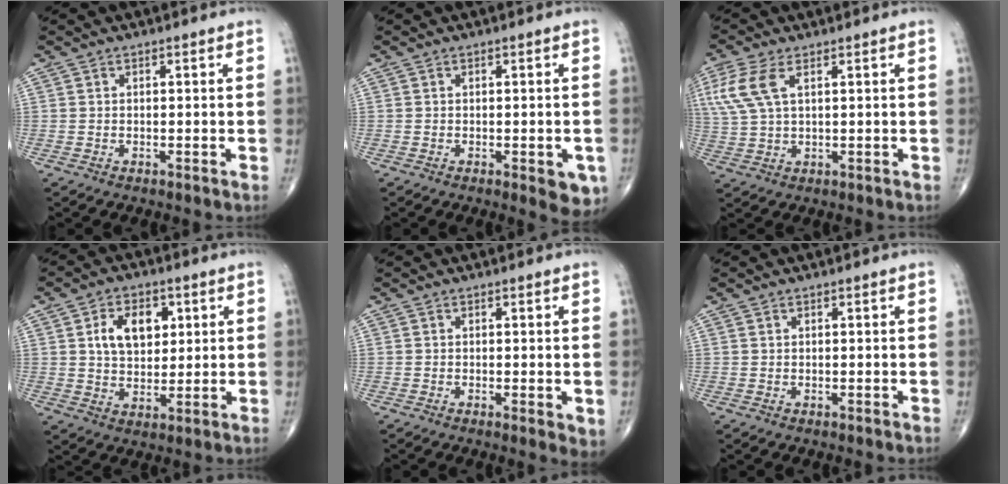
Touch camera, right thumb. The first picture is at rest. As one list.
[{"total": 7.7, "force": [-2.6, 2.8, 6.7], "torque": [-0.062, -0.006, -0.025]}, {"total": 7.9, "force": [3.0, 3.6, 6.4], "torque": [-0.172, 0.009, 0.064]}, {"total": 9.4, "force": [2.8, 6.2, 6.5], "torque": [-0.082, -0.007, 0.049]}, {"total": 2.9, "force": [-0.4, 0.9, 2.7], "torque": [-0.036, -0.009, -0.008]}, {"total": 0.0}]